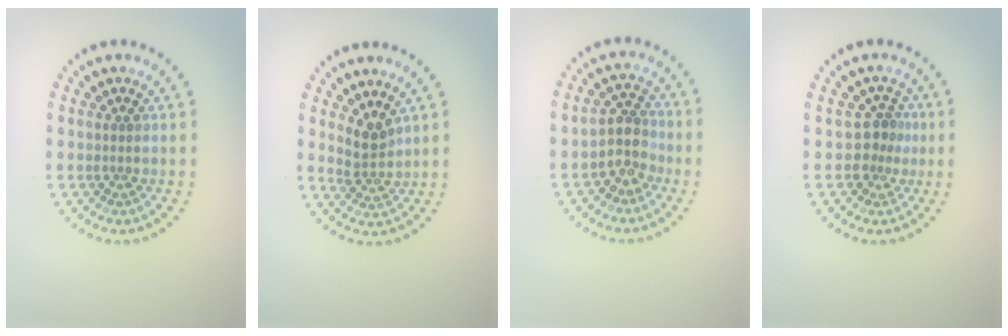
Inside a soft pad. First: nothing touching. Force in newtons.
{"total": 2.3, "press": 1.7, "slide": 1.5}
{"total": 2.6, "press": 2.2, "slide": 1.4}
{"total": 2.3, "press": 1.8, "slide": 1.4}